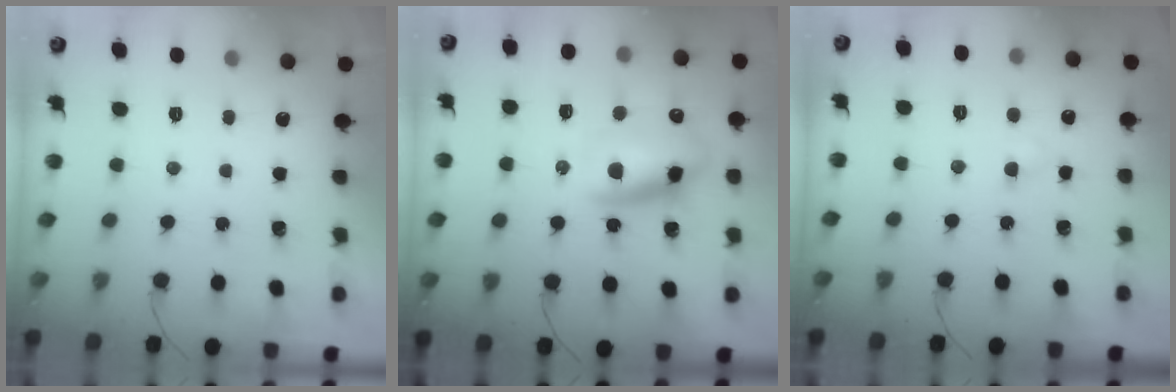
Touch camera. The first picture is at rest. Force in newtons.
{"total": 13.5, "press": 13.2, "slide": 3.0}
{"total": 2.5, "press": 2.3, "slide": 1.0}